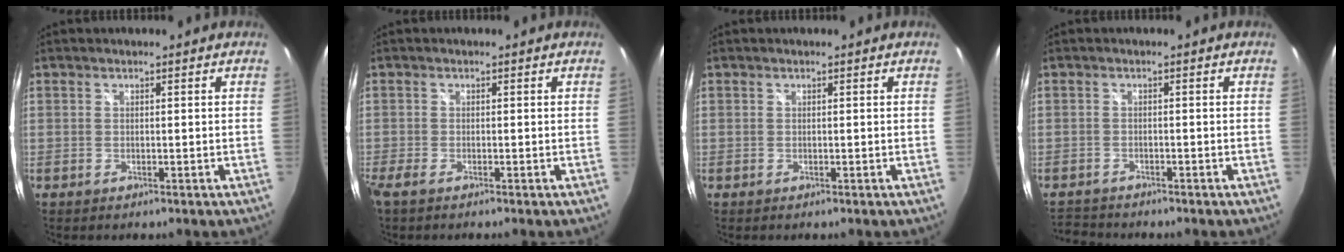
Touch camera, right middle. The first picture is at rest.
{"total": 1.8, "force": [-1.3, 0.0, 1.2], "torque": [-0.028, -0.008, -0.029]}
{"total": 0.0}
{"total": 3.4, "force": [-3.4, 0.6, 0.1], "torque": [-0.021, -0.012, -0.067]}